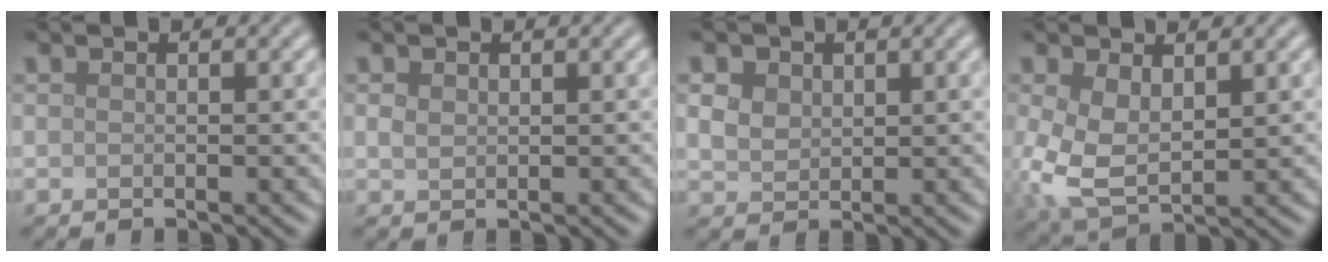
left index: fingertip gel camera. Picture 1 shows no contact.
{"total": 1.0, "force": [0.4, 0.8, 0.5], "torque": [-0.012, 0.000, 0.008]}
{"total": 4.0, "force": [2.0, 2.9, 2.0], "torque": [-0.054, 0.013, 0.029]}
{"total": 5.4, "force": [0.3, 3.3, 4.2], "torque": [-0.115, -0.007, 0.010]}